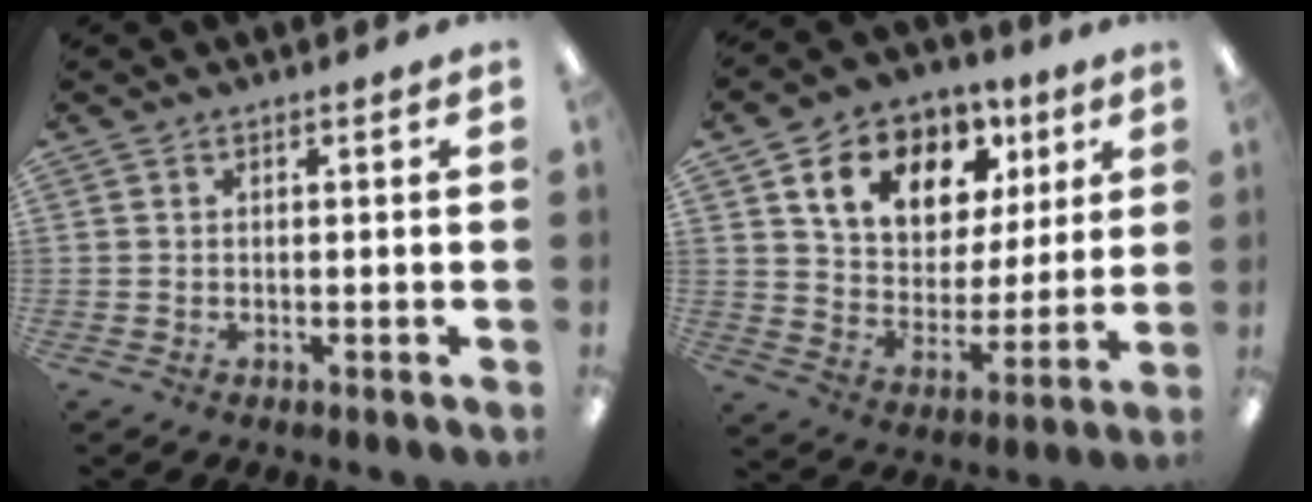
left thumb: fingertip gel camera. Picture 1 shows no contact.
{"total": 14.7, "force": [8.2, 10.1, 6.8], "torque": [-0.130, -0.028, 0.154]}